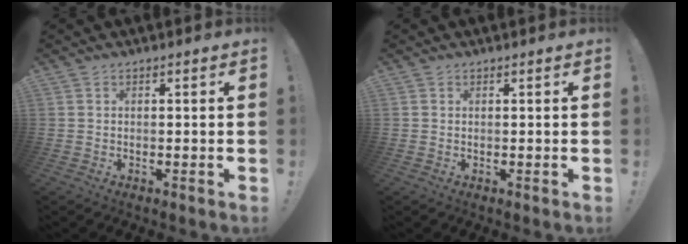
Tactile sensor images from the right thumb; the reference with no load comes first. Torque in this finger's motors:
{"motor_torque": [-0.24, -0.11, -0.28, -0.02, 0.07]}